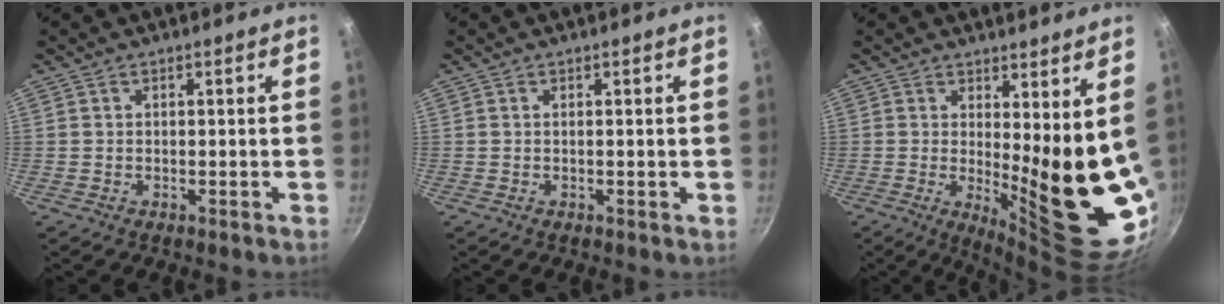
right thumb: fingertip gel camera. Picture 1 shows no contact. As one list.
[{"total": 0.0}, {"total": 15.1, "force": [1.6, 4.4, 14.3], "torque": [-0.165, -0.050, 0.034]}]